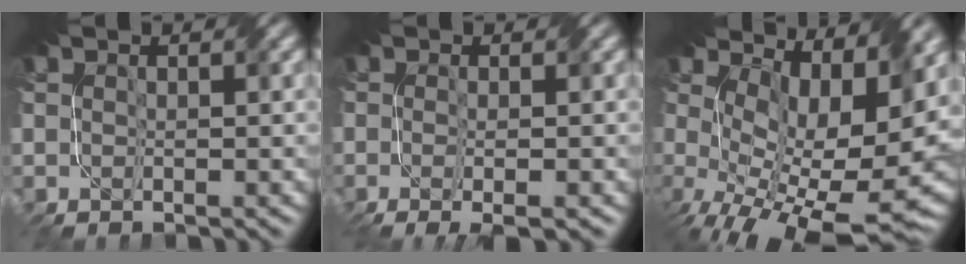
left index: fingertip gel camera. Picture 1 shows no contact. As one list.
[{"total": 3.3, "force": [-1.5, 0.9, 2.7], "torque": [-0.039, -0.004, -0.017]}, {"total": 14.2, "force": [1.8, 8.1, 11.6], "torque": [-0.155, -0.019, 0.069]}]